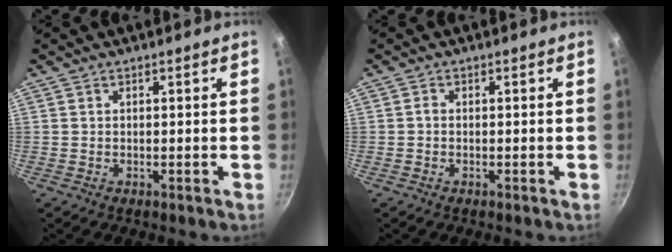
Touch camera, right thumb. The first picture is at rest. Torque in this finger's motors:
{"motor_torque": [0.11, 0.04, 0.14, 0.29, 0.01]}